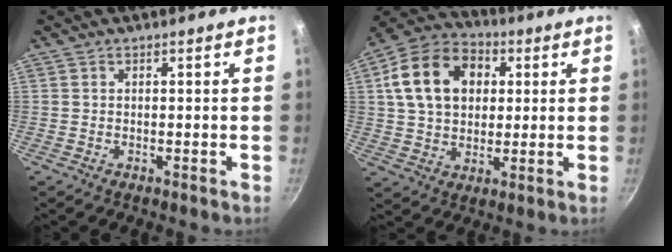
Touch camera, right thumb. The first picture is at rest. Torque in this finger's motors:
{"motor_torque": [-1.32, 1.45, 0.20, 0.31, 0.13]}